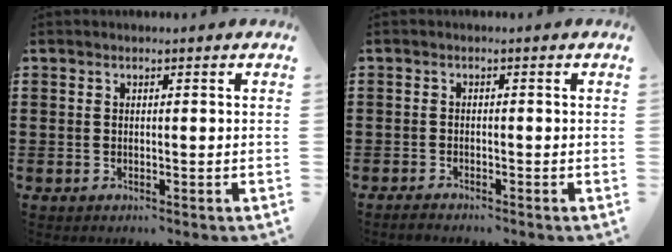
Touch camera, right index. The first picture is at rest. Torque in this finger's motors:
{"motor_torque": [0.00, -0.09, -0.02, 0.00]}